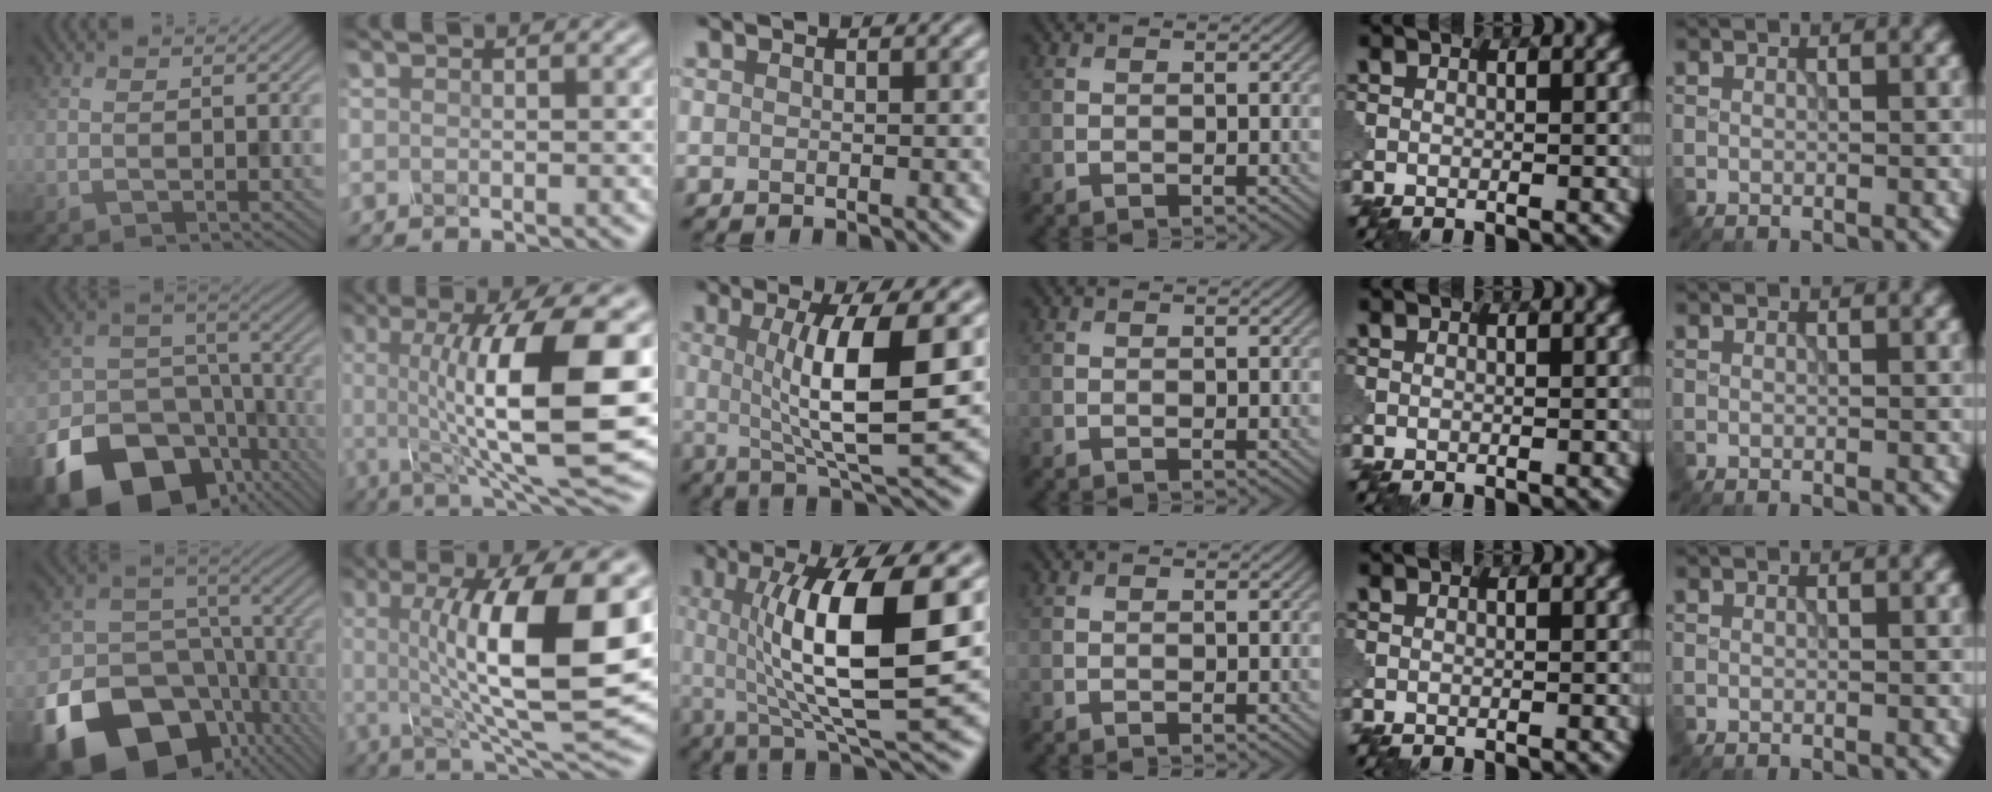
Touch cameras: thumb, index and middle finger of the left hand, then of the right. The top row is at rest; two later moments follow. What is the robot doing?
{"motion": "shake", "object": "sieve"}